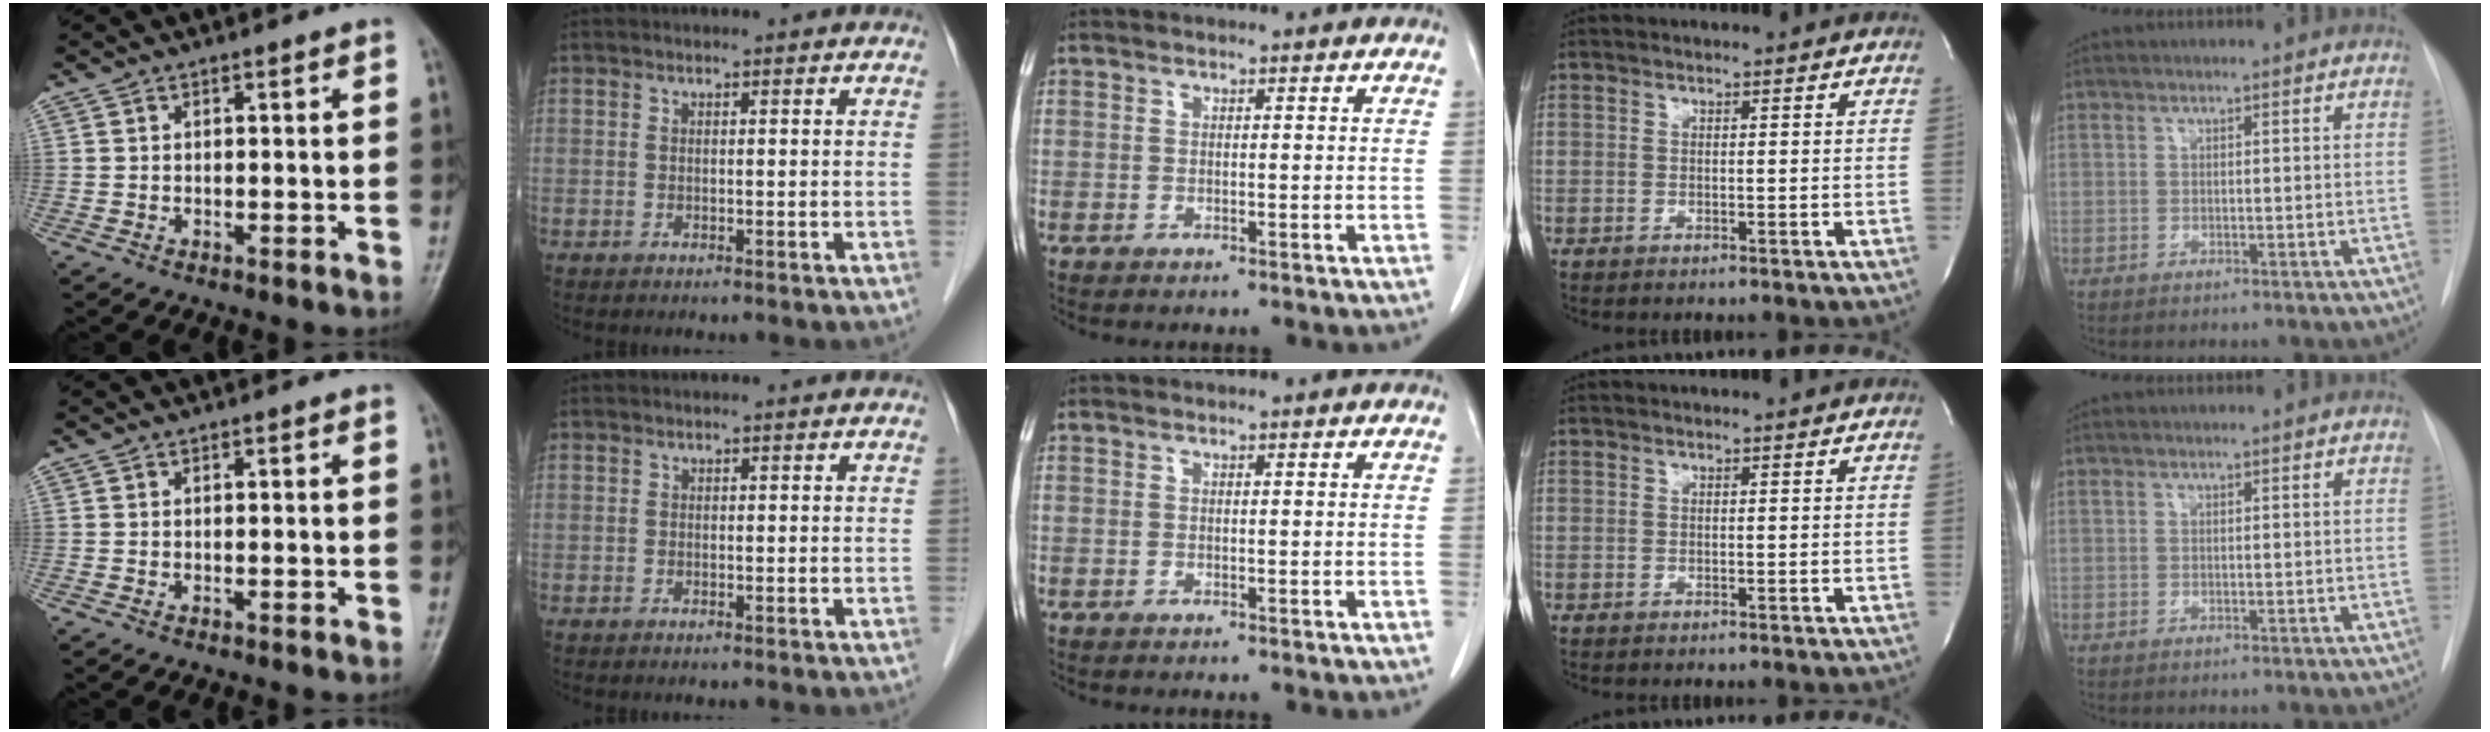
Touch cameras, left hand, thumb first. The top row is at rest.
{}